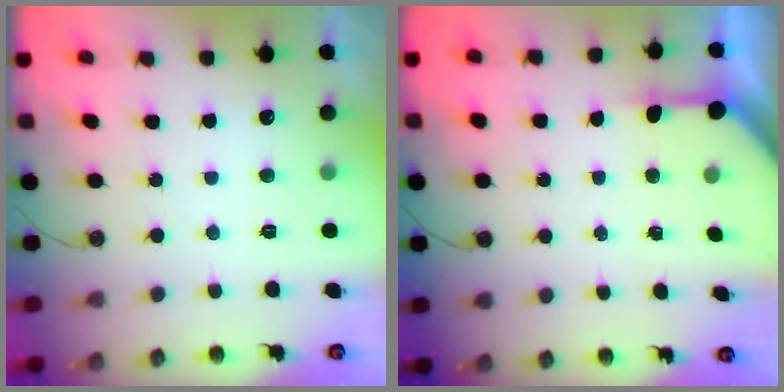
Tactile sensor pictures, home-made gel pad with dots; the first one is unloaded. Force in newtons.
{"total": 4.8, "press": 4.8, "slide": 0.3}